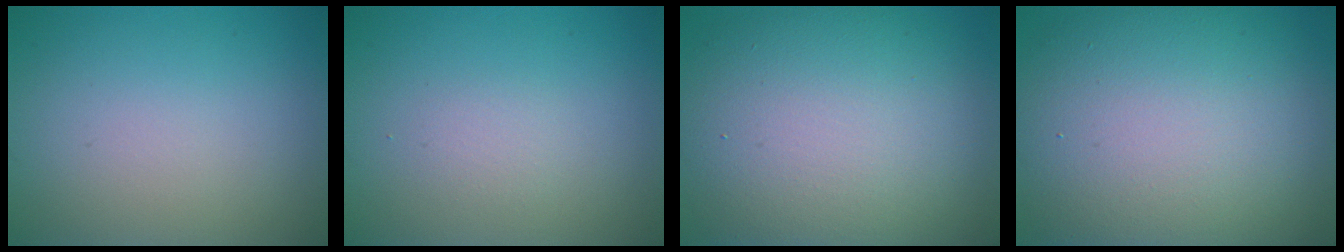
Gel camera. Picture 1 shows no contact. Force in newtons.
{"total": 1.1, "press": 1.1, "slide": 0.1}
{"total": 13.4, "press": 13.4, "slide": 0.5}
{"total": 15.2, "press": 15.1, "slide": 1.0}